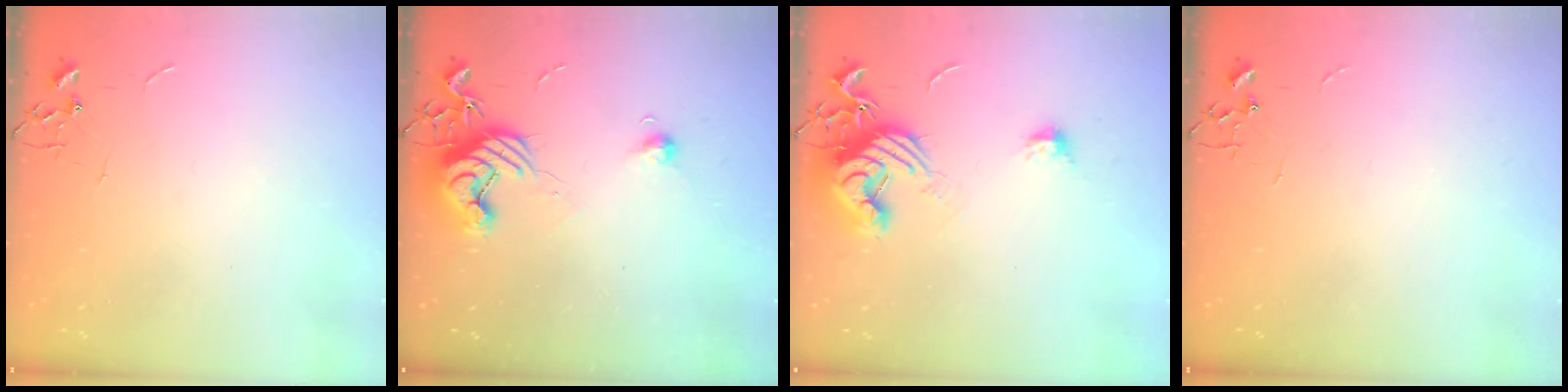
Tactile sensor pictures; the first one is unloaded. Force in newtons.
{"total": 11.5, "press": 11.4, "slide": 1.2}
{"total": 13.9, "press": 13.8, "slide": 1.0}
{"total": 0.0}